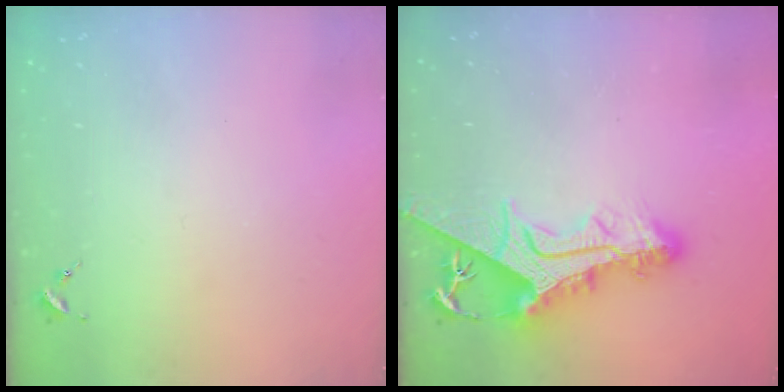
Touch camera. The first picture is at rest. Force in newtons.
{"total": 18.3, "press": 18.2, "slide": 1.9}